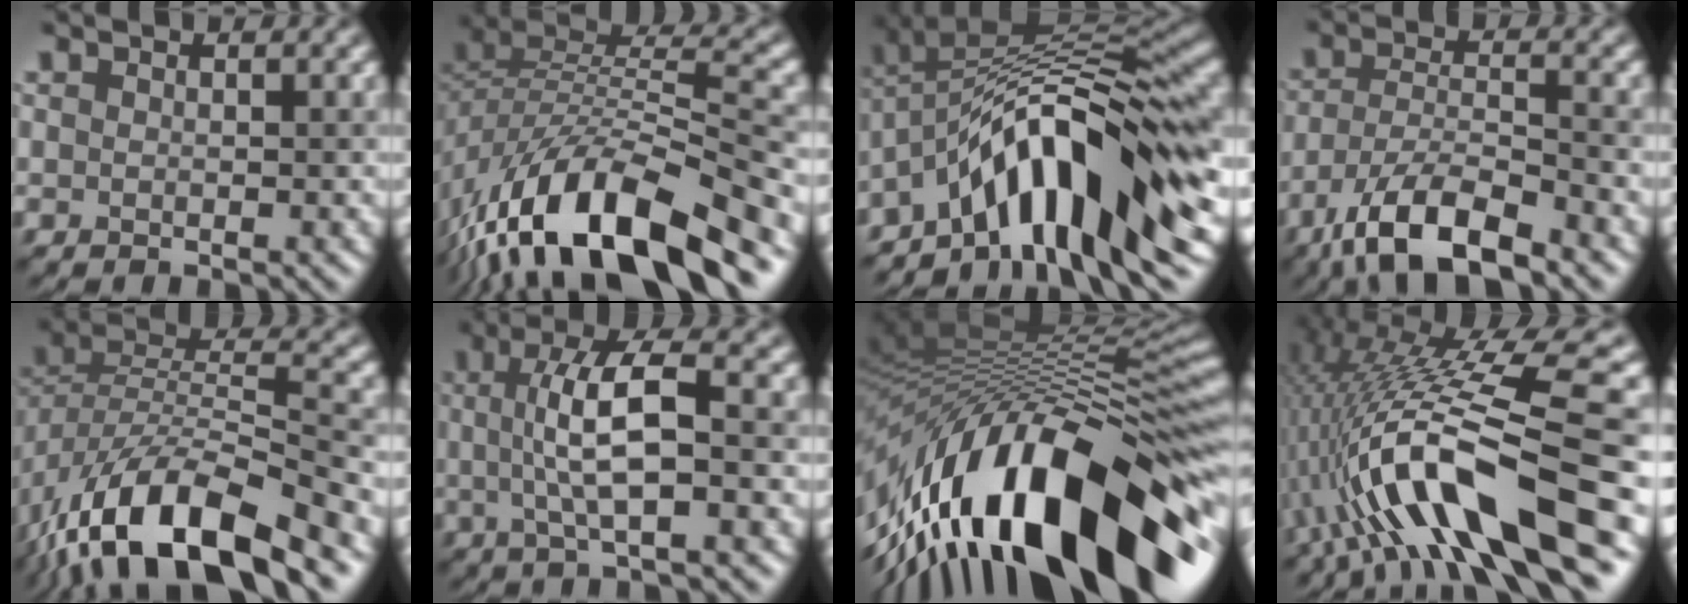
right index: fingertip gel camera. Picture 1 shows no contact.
{"total": 15.3, "force": [-9.5, 5.2, 10.8], "torque": [-0.207, 0.011, -0.172]}
{"total": 12.4, "force": [-4.7, 4.0, 10.7], "torque": [-0.158, 0.019, -0.084]}
{"total": 8.4, "force": [-5.6, 2.6, 5.7], "torque": [-0.105, -0.004, -0.109]}
{"total": 13.3, "force": [-8.2, 4.9, 9.2], "torque": [-0.168, 0.000, -0.152]}
{"total": 6.6, "force": [0.2, 1.5, 6.4], "torque": [-0.118, 0.008, 0.001]}
{"total": 18.6, "force": [-6.8, 7.7, 15.6], "torque": [-0.251, 0.008, -0.112]}
{"total": 13.8, "force": [-3.6, 3.5, 12.8], "torque": [-0.223, 0.011, -0.058]}